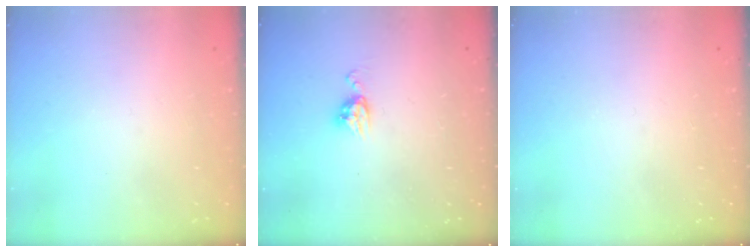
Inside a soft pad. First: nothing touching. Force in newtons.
{"total": 5.9, "press": 5.9, "slide": 0.5}
{"total": 0.0}